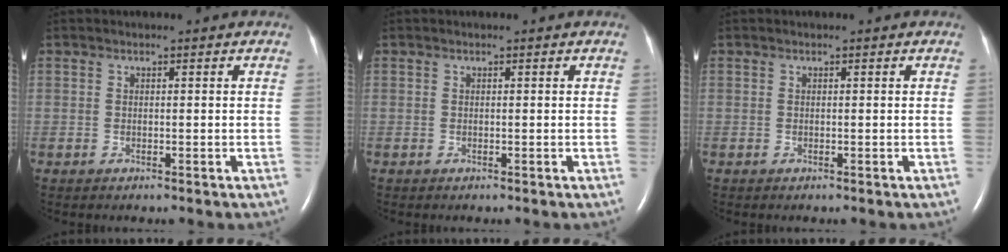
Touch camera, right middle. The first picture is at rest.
{"total": 0.0}
{"total": 0.0}